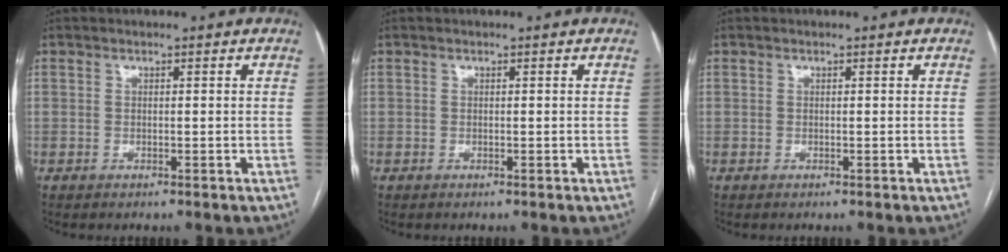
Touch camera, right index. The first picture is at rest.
{"total": 0.0}
{"total": 0.0}